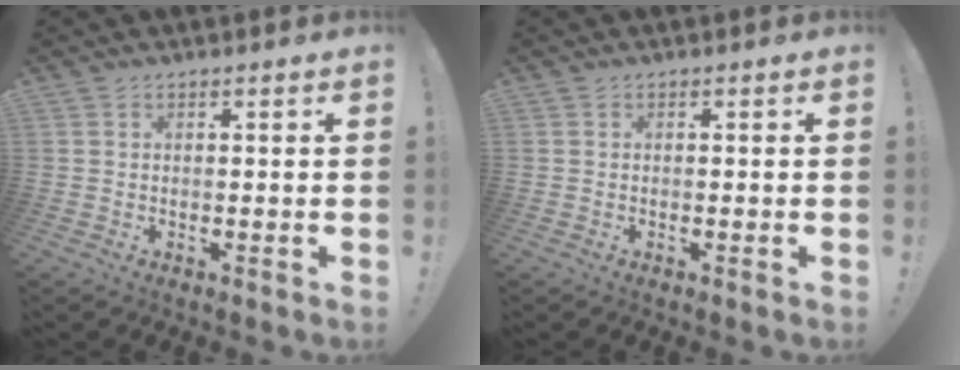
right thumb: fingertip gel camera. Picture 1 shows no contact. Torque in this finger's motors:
{"motor_torque": [-0.20, -0.11, 0.13, -0.06, -0.01]}